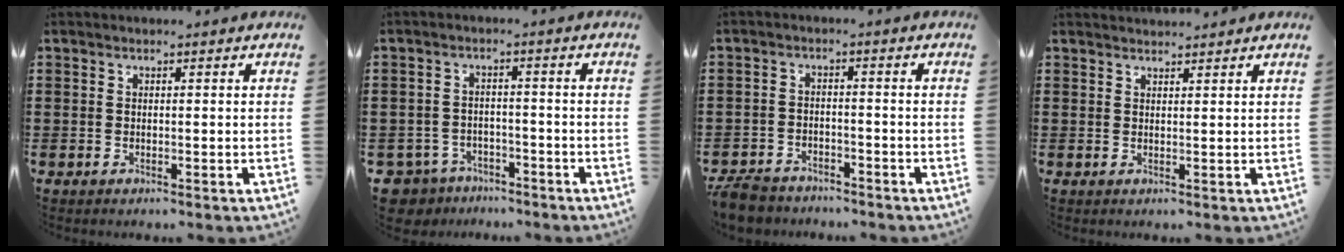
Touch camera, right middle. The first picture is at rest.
{"total": 3.6, "force": [-3.4, 1.1, 0.2], "torque": [-0.032, -0.005, -0.078]}
{"total": 4.4, "force": [-4.2, 1.1, 0.7], "torque": [-0.031, 0.000, -0.091]}
{"total": 1.4, "force": [1.4, 0.0, 0.0], "torque": [-0.002, -0.002, 0.028]}